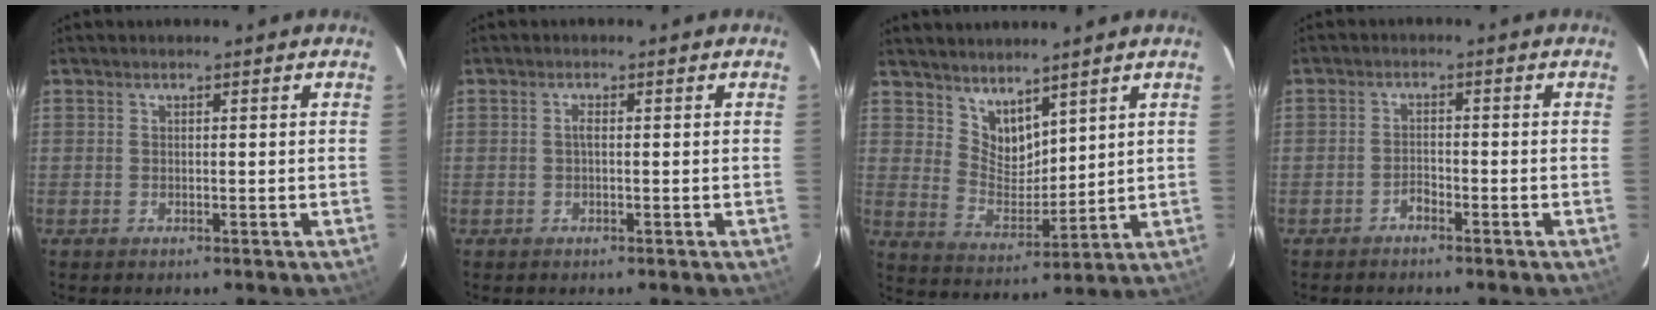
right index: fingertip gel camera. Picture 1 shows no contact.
{"total": 0.9, "force": [-0.1, 0.2, 0.8], "torque": [-0.017, 0.003, -0.003]}
{"total": 7.4, "force": [5.9, 3.5, 2.7], "torque": [-0.041, -0.002, 0.121]}
{"total": 1.5, "force": [-1.4, 0.5, 0.4], "torque": [-0.007, 0.003, -0.024]}